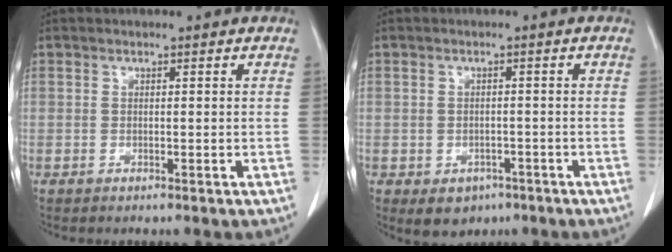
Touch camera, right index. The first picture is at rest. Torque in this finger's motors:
{"motor_torque": [-0.04, -0.01, -0.16, -0.06]}